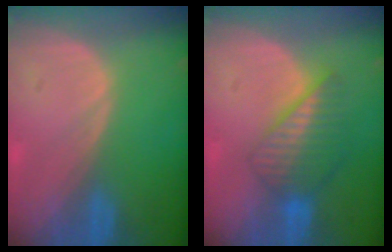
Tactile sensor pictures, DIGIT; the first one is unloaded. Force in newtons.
{"total": 6.6, "press": 6.0, "slide": 2.6}